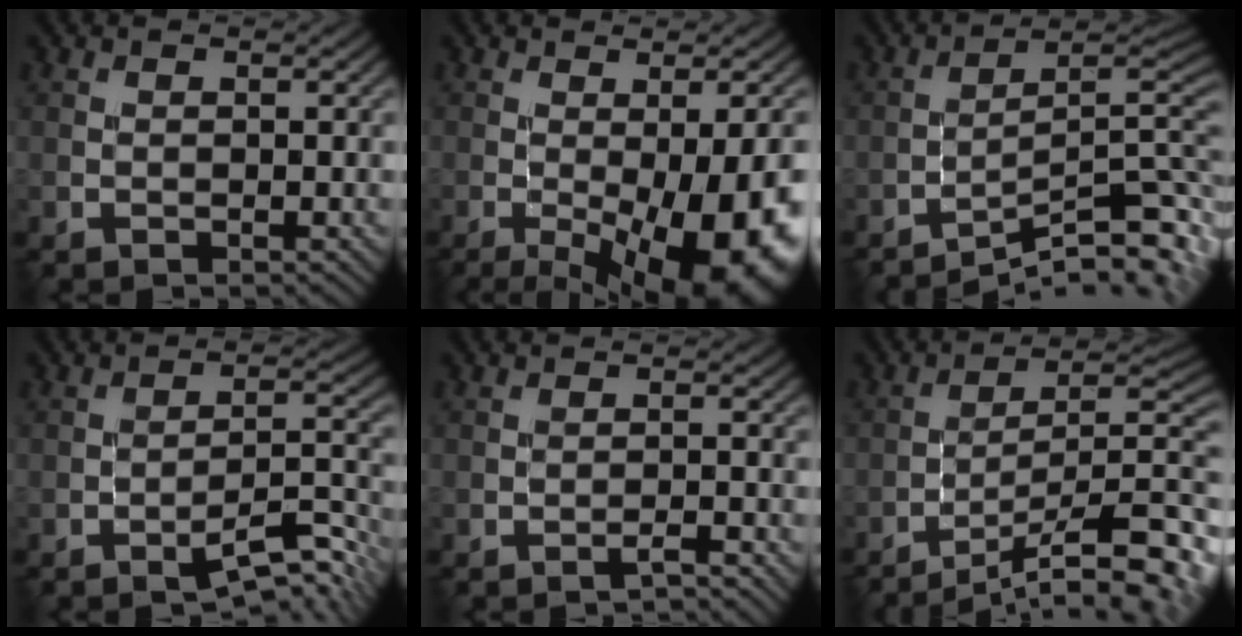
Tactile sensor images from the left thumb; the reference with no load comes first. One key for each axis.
{"total": 14.6, "fx": -5.4, "fy": 4.7, "fz": 12.7, "tx": -0.180, "ty": -0.027, "tz": -0.062}
{"total": 11.9, "fx": -7.6, "fy": 2.6, "fz": 8.8, "tx": -0.130, "ty": 0.000, "tz": -0.114}
{"total": 7.0, "fx": -4.5, "fy": 1.4, "fz": 5.2, "tx": -0.082, "ty": 0.006, "tz": -0.068}
{"total": 1.8, "fx": -1.3, "fy": 0.1, "fz": 1.1, "tx": -0.015, "ty": 0.009, "tz": -0.031}
{"total": 14.4, "fx": -9.1, "fy": 3.4, "fz": 10.7, "tx": -0.161, "ty": 0.002, "tz": -0.136}